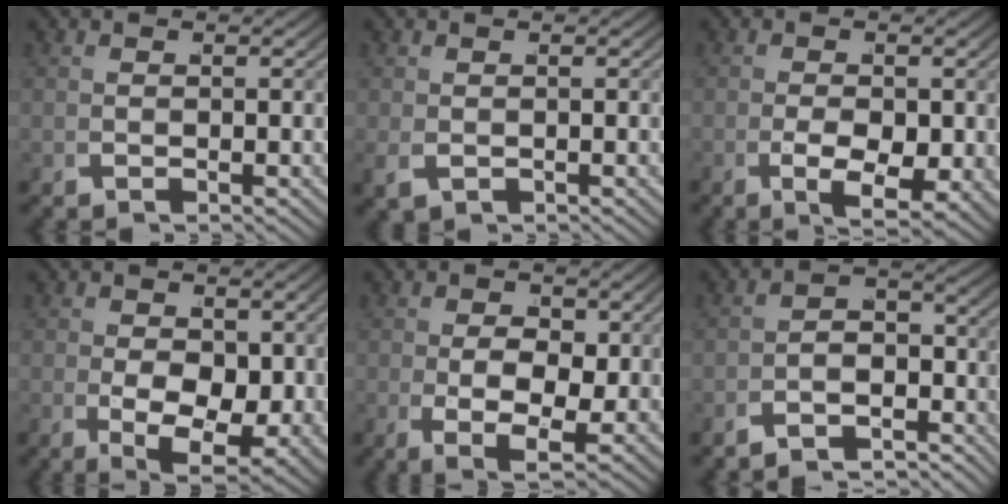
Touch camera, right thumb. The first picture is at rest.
{"total": 1.1, "force": [-0.1, 0.8, 0.7], "torque": [-0.016, -0.003, 0.005]}
{"total": 5.9, "force": [-1.3, 3.1, 4.9], "torque": [-0.087, -0.025, -0.009]}
{"total": 9.2, "force": [-1.2, 6.0, 6.9], "torque": [-0.127, -0.052, 0.008]}
{"total": 7.3, "force": [-0.7, 4.6, 5.7], "torque": [-0.109, -0.037, 0.008]}
{"total": 6.9, "force": [-5.0, 3.5, 3.3], "torque": [-0.050, -0.026, -0.074]}